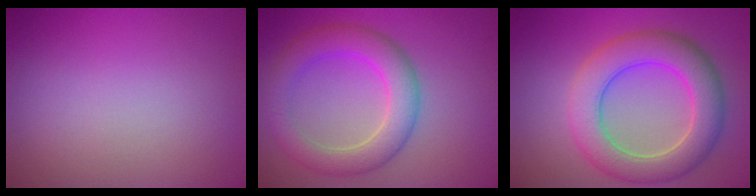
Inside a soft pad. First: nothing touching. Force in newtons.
{"total": 5.2, "press": 5.2, "slide": 0.2}
{"total": 6.9, "press": 6.9, "slide": 0.3}